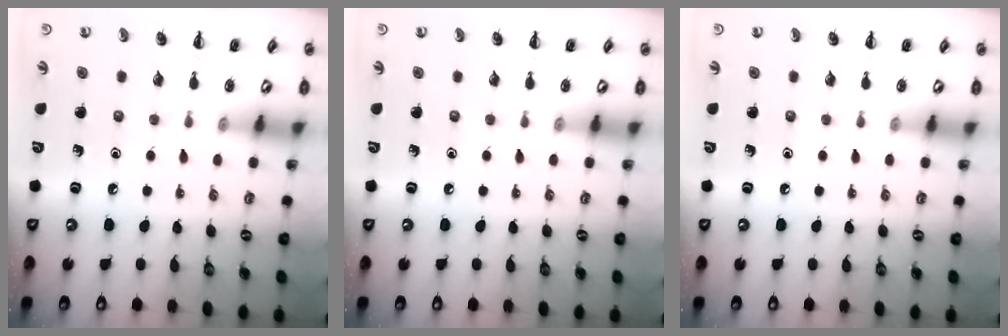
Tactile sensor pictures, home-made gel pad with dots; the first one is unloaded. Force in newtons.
{"total": 0.0}
{"total": 0.0}